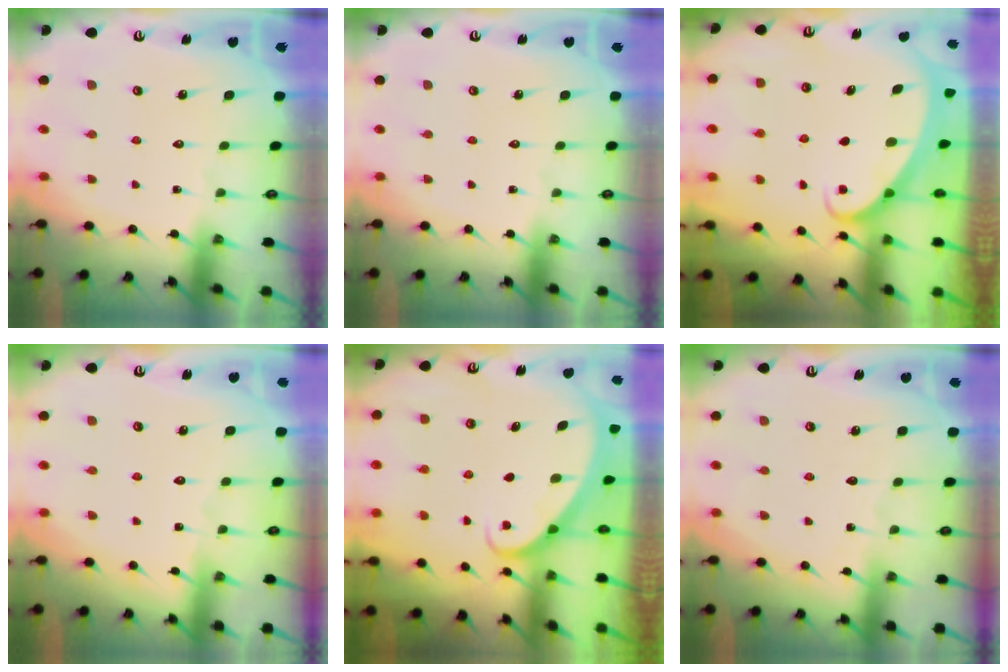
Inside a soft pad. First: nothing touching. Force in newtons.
{"total": 0.0}
{"total": 1.7, "press": 1.7, "slide": 0.2}
{"total": 2.4, "press": 2.4, "slide": 0.2}
{"total": 2.3, "press": 2.3, "slide": 0.1}
{"total": 1.7, "press": 1.7, "slide": 0.2}